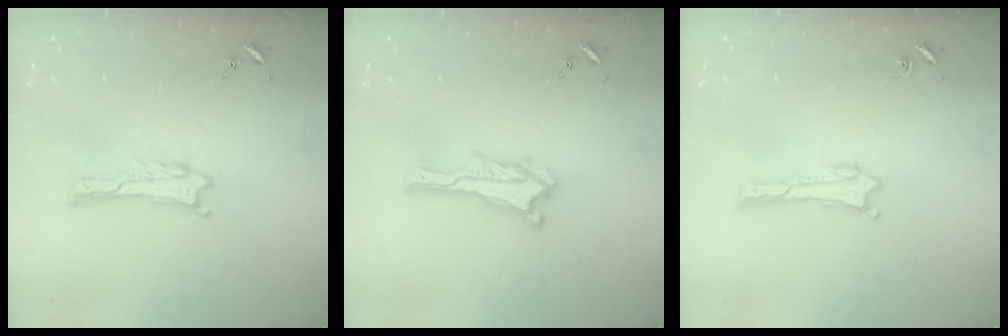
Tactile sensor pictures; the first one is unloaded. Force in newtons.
{"total": 0.0}
{"total": 0.0}